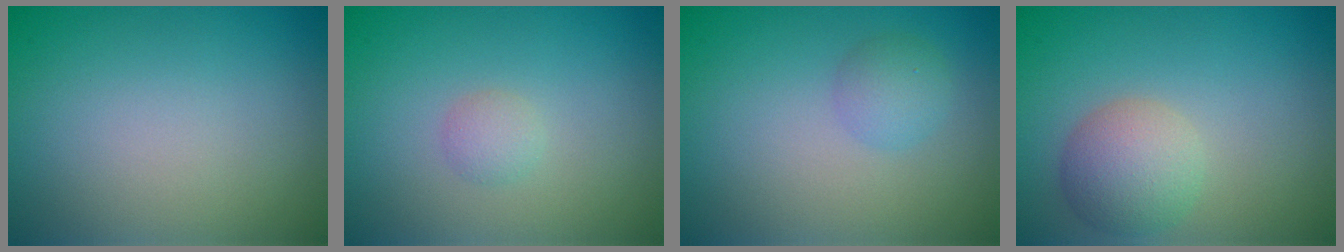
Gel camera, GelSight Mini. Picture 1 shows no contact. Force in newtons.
{"total": 1.1, "press": 1.1, "slide": 0.1}
{"total": 1.8, "press": 1.8, "slide": 0.1}
{"total": 3.9, "press": 3.9, "slide": 0.2}